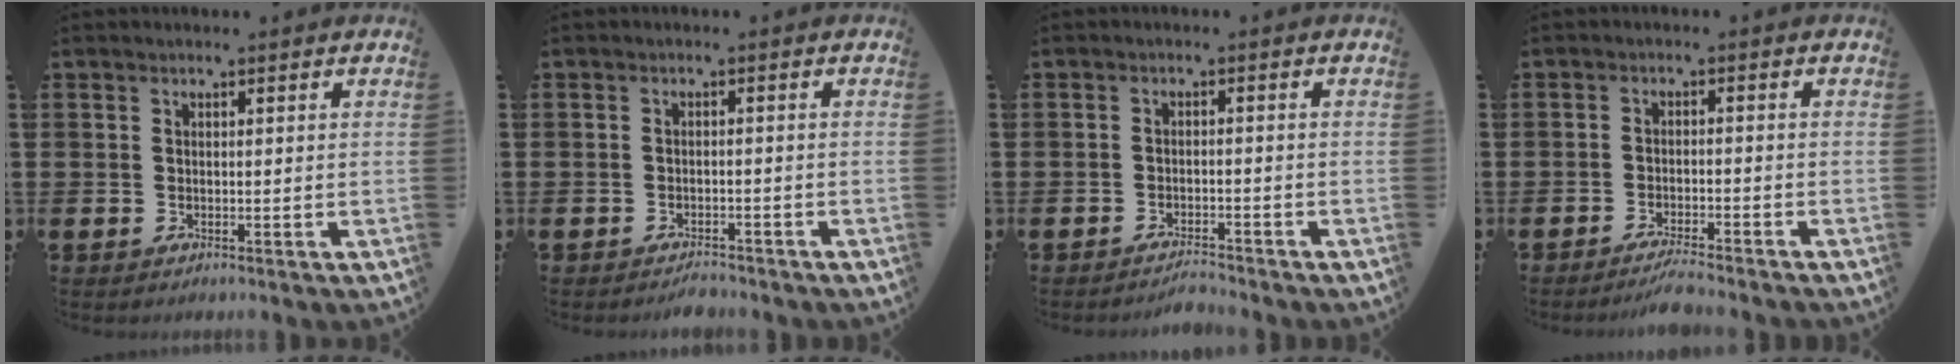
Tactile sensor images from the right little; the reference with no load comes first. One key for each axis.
{"total": 1.4, "fx": -1.4, "fy": 0.2, "fz": 0.0, "tx": -0.006, "ty": 0.002, "tz": -0.029}
{"total": 1.7, "fx": -1.7, "fy": 0.0, "fz": 0.2, "tx": -0.008, "ty": 0.003, "tz": -0.035}
{"total": 2.4, "fx": -2.3, "fy": -0.2, "fz": 0.9, "tx": -0.015, "ty": 0.005, "tz": -0.045}